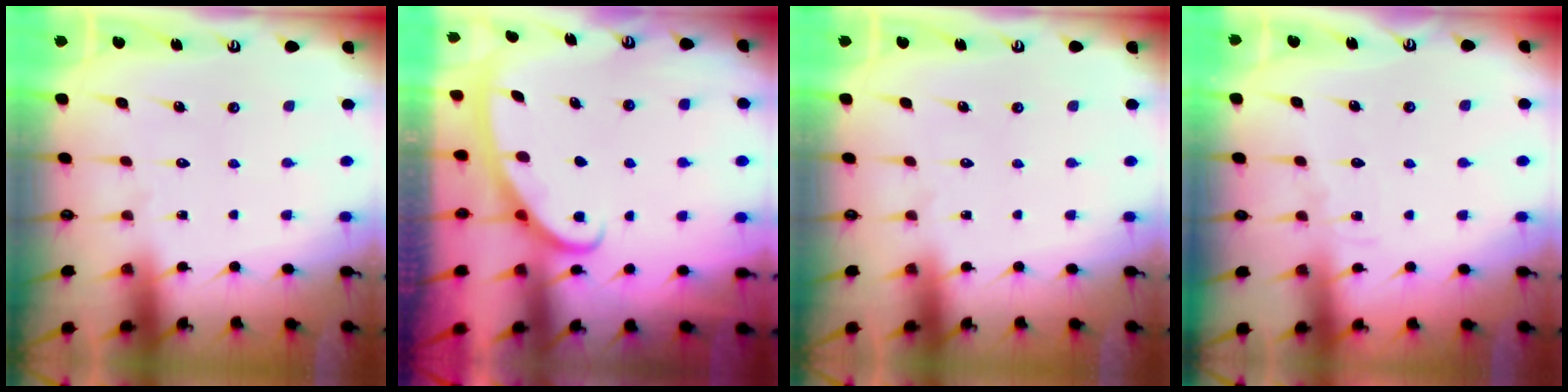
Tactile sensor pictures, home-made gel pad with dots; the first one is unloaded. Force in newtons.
{"total": 2.8, "press": 2.8, "slide": 0.4}
{"total": 0.0}
{"total": 4.6, "press": 4.6, "slide": 0.3}